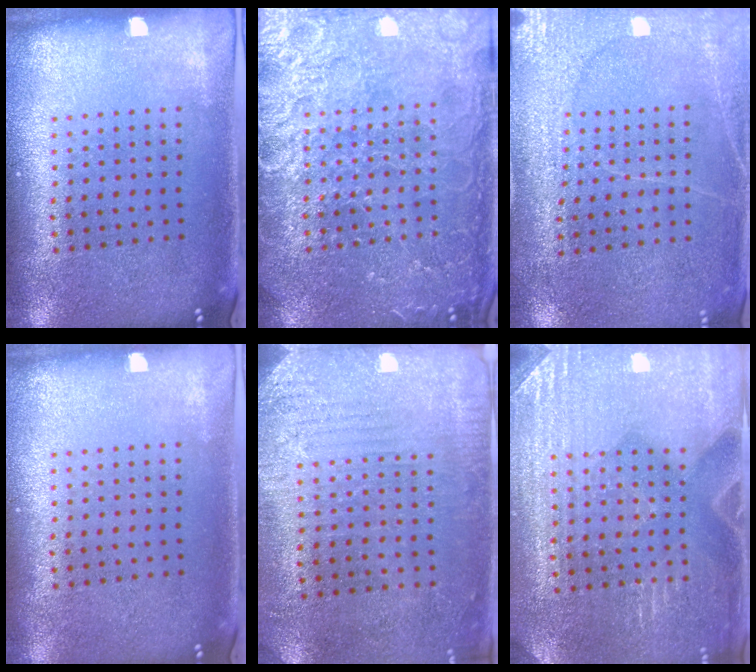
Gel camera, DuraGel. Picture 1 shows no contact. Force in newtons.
{"total": 6.6, "press": 6.6, "slide": 0.9}
{"total": 2.9, "press": 2.8, "slide": 0.4}
{"total": 0.0}
{"total": 2.8, "press": 2.4, "slide": 1.4}
{"total": 3.1, "press": 3.1, "slide": 0.4}